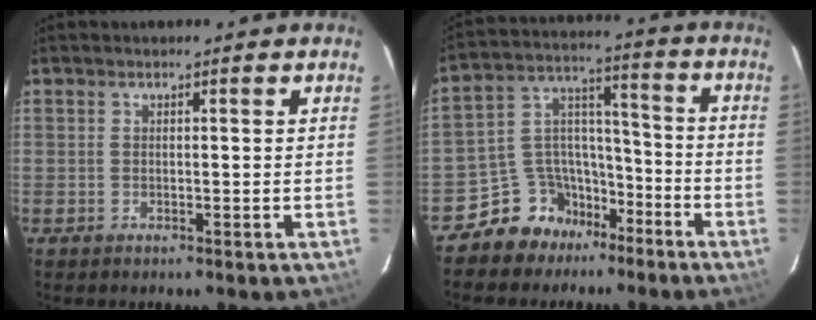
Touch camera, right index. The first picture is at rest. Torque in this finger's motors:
{"motor_torque": [-0.34, -0.38, -0.35, -0.10]}